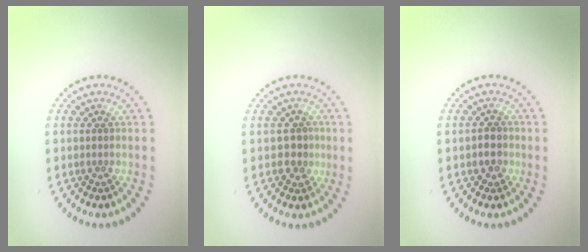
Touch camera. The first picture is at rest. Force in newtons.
{"total": 1.9, "press": 1.8, "slide": 0.6}
{"total": 1.2, "press": 1.1, "slide": 0.3}